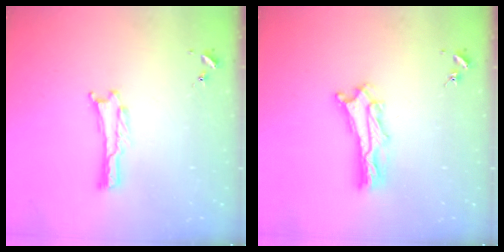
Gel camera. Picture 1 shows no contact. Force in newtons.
{"total": 4.4, "press": 4.4, "slide": 0.3}